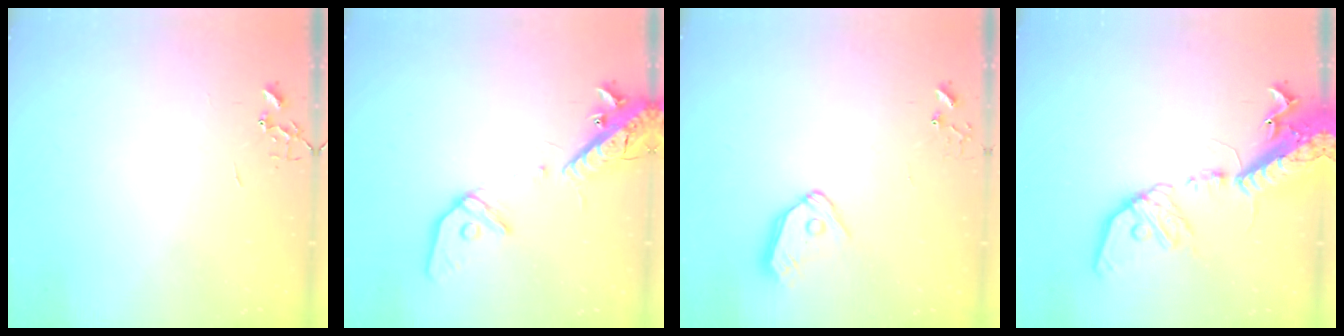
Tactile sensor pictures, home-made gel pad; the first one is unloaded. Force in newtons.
{"total": 16.7, "press": 16.3, "slide": 3.5}
{"total": 9.4, "press": 9.4, "slide": 0.7}
{"total": 20.9, "press": 20.4, "slide": 4.4}